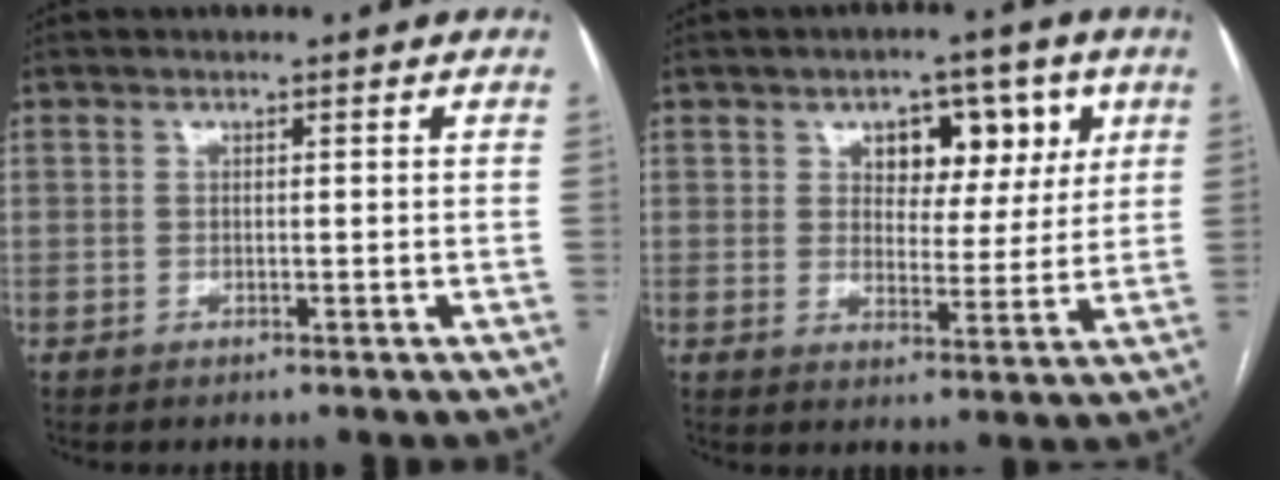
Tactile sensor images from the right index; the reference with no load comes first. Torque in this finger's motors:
{"motor_torque": [0.54, 0.47, 0.25, 0.06]}